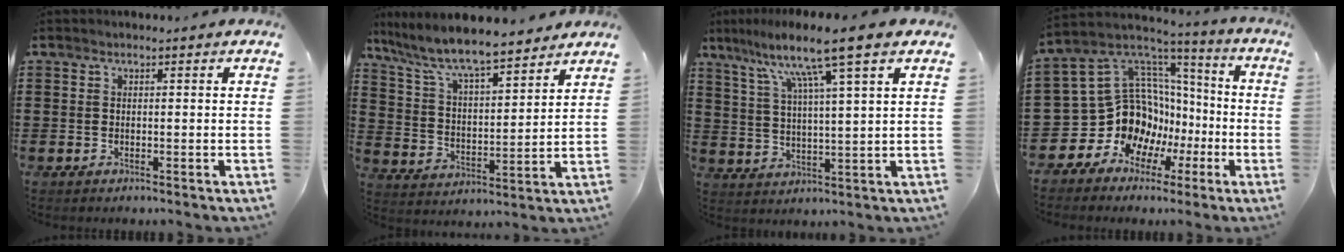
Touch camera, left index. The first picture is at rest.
{"total": 8.3, "force": [7.5, 0.9, 3.4], "torque": [-0.098, -0.043, 0.128]}
{"total": 9.9, "force": [6.8, -0.1, 7.1], "torque": [-0.151, -0.027, 0.109]}
{"total": 12.9, "force": [-1.4, 12.0, 4.4], "torque": [-0.145, -0.040, -0.001]}